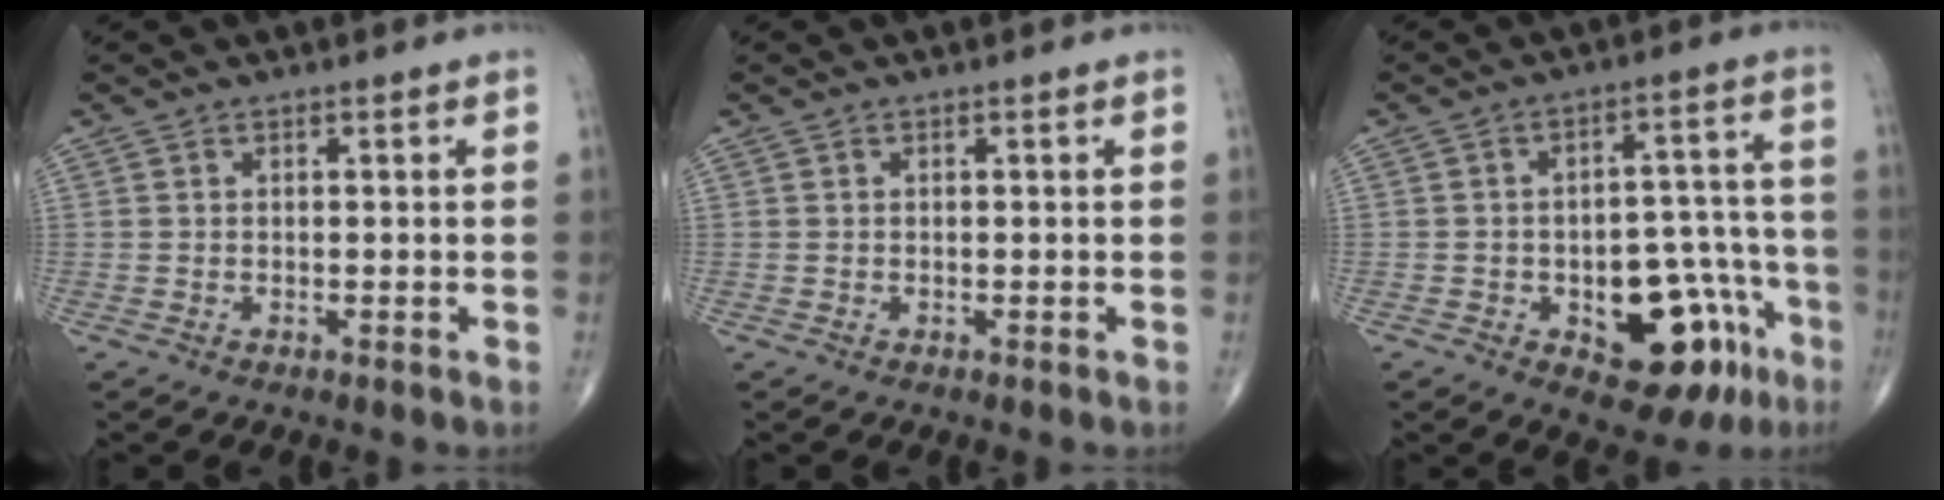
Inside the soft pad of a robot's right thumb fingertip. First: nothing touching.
{"total": 0.0}
{"total": 16.2, "force": [-6.9, 8.8, 11.8], "torque": [-0.102, 0.058, -0.080]}